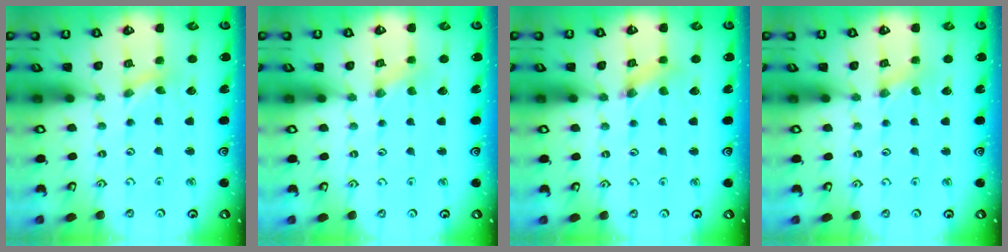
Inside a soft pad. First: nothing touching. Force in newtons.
{"total": 0.0}
{"total": 1.5, "press": 1.4, "slide": 0.3}
{"total": 0.0}